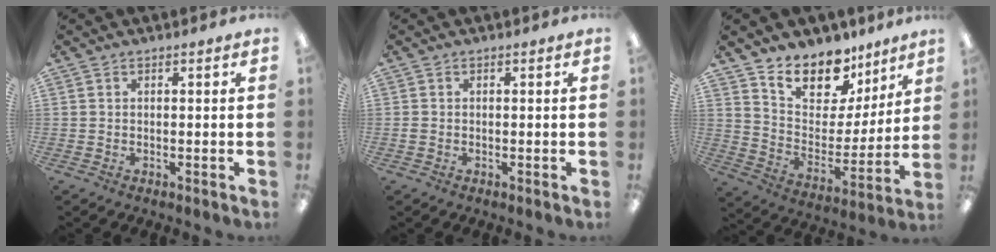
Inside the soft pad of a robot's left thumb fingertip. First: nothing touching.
{"total": 0.6, "force": [-0.2, 0.5, 0.2], "torque": [-0.004, 0.003, -0.004]}
{"total": 13.9, "force": [11.0, 7.5, 4.2], "torque": [-0.085, -0.085, 0.204]}